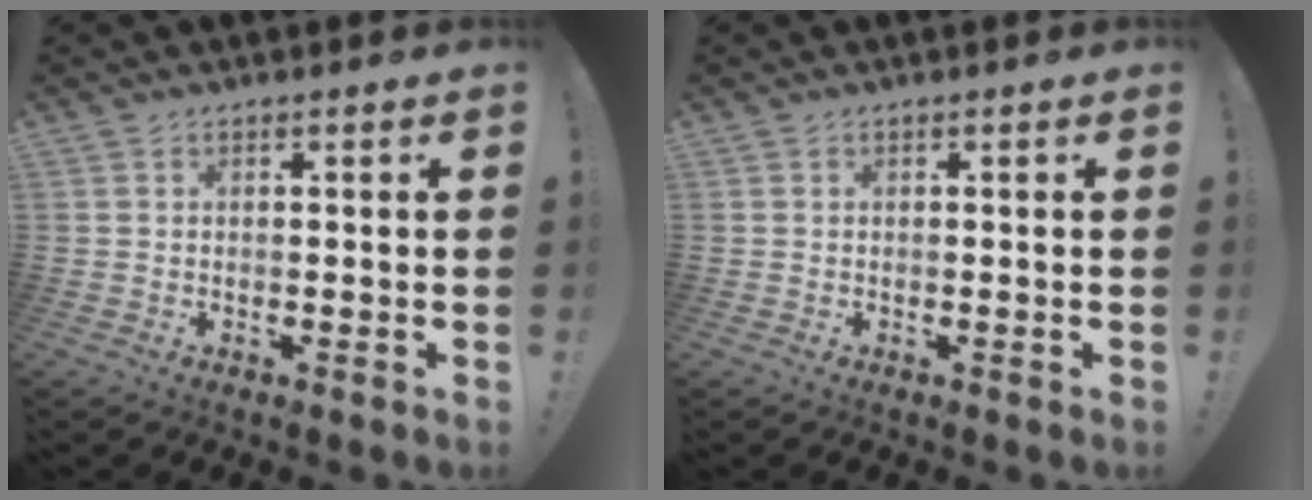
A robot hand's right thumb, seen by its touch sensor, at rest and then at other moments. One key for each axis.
{"total": 0.0}